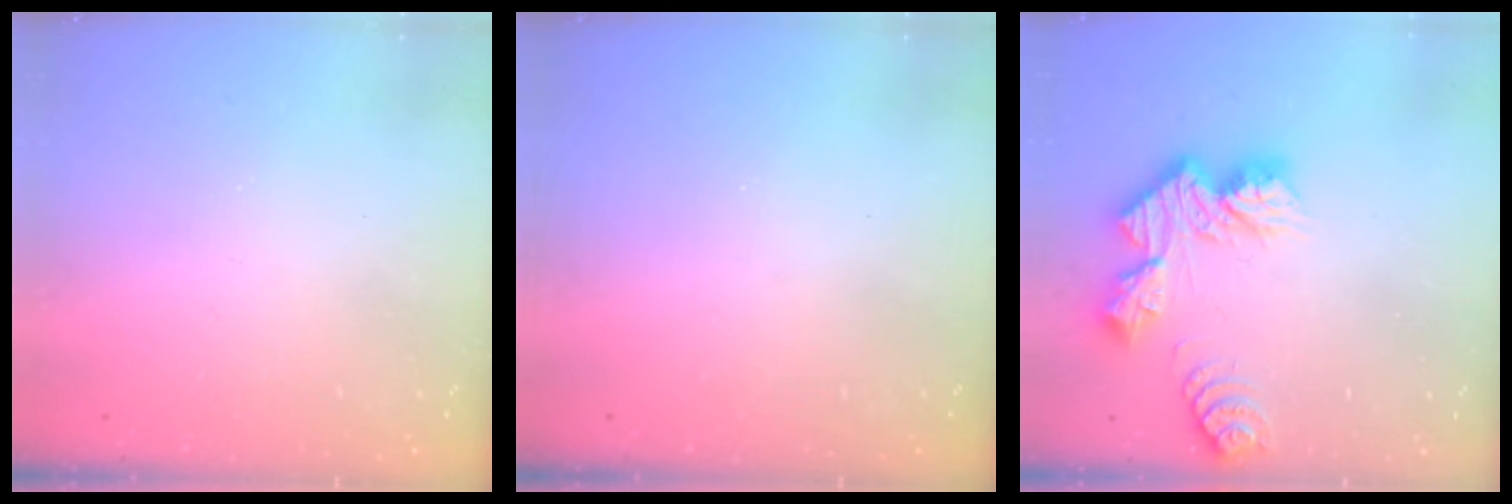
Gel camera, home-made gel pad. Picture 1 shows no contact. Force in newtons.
{"total": 0.0}
{"total": 12.8, "press": 12.7, "slide": 1.1}